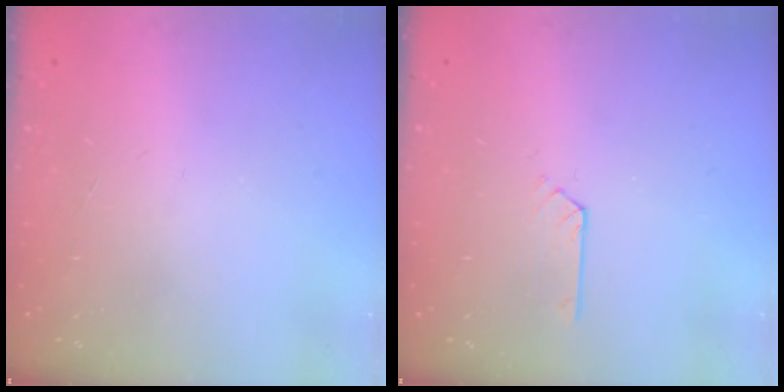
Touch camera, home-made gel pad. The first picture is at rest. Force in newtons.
{"total": 2.1, "press": 2.0, "slide": 0.3}